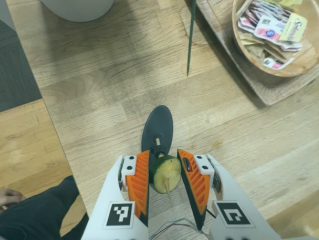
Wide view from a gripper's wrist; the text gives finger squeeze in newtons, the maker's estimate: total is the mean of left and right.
{"total": 3.7, "left": 3.6, "right": 3.8}